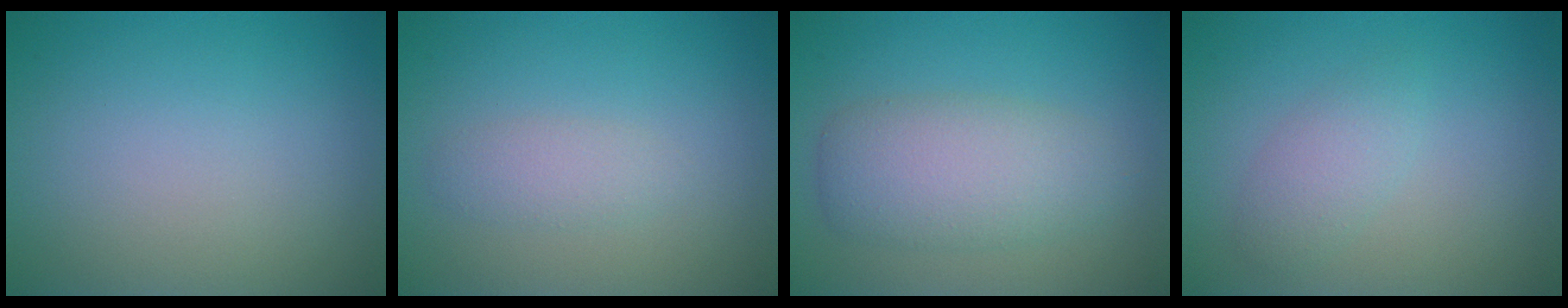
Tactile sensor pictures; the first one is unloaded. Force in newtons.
{"total": 1.5, "press": 1.5, "slide": 0.1}
{"total": 4.9, "press": 4.9, "slide": 0.3}
{"total": 1.9, "press": 1.9, "slide": 0.1}